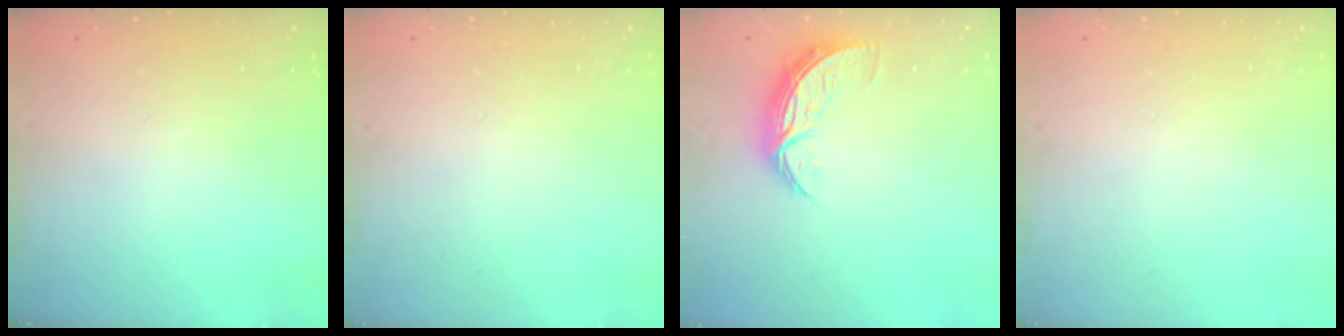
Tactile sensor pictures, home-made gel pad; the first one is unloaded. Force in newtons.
{"total": 0.0}
{"total": 8.7, "press": 8.7, "slide": 0.4}
{"total": 0.0}